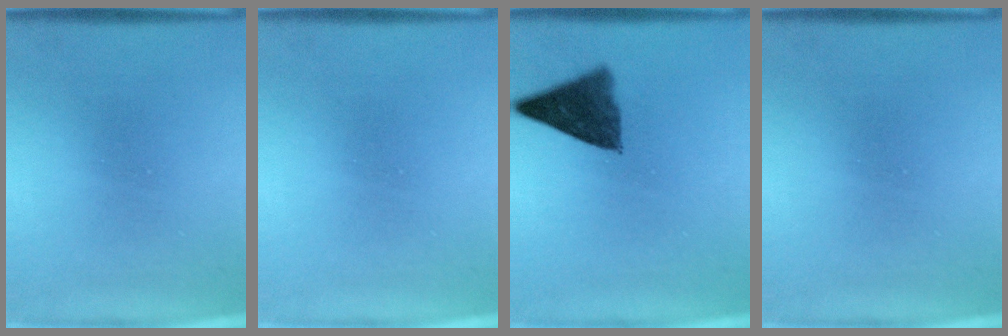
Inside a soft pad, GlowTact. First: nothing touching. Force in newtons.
{"total": 0.0}
{"total": 8.5}
{"total": 0.0}